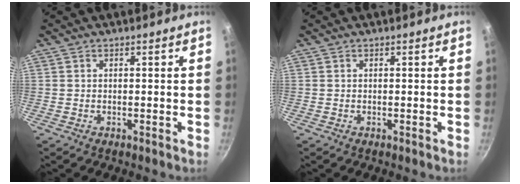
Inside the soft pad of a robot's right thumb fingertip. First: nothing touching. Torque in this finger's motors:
{"motor_torque": [0.00, 0.00, 0.11, -0.01, 0.00]}